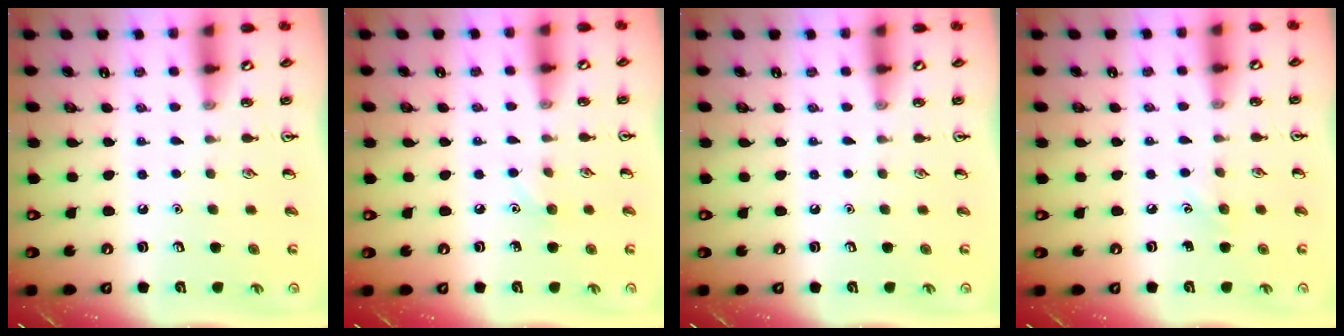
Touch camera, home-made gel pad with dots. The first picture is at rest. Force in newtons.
{"total": 3.8, "press": 3.6, "slide": 1.3}
{"total": 0.0}
{"total": 5.0, "press": 4.7, "slide": 1.7}